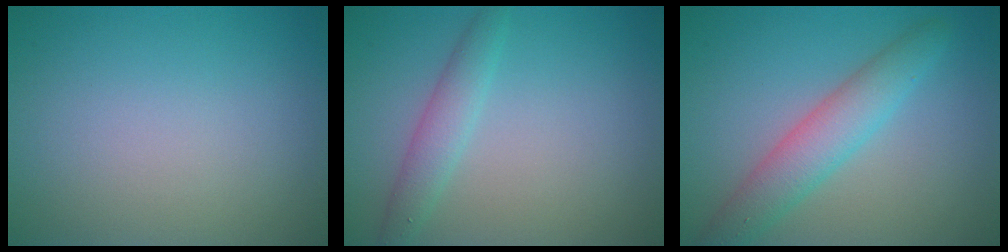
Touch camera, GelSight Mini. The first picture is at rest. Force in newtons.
{"total": 2.3, "press": 2.3, "slide": 0.0}
{"total": 4.2, "press": 4.1, "slide": 0.2}